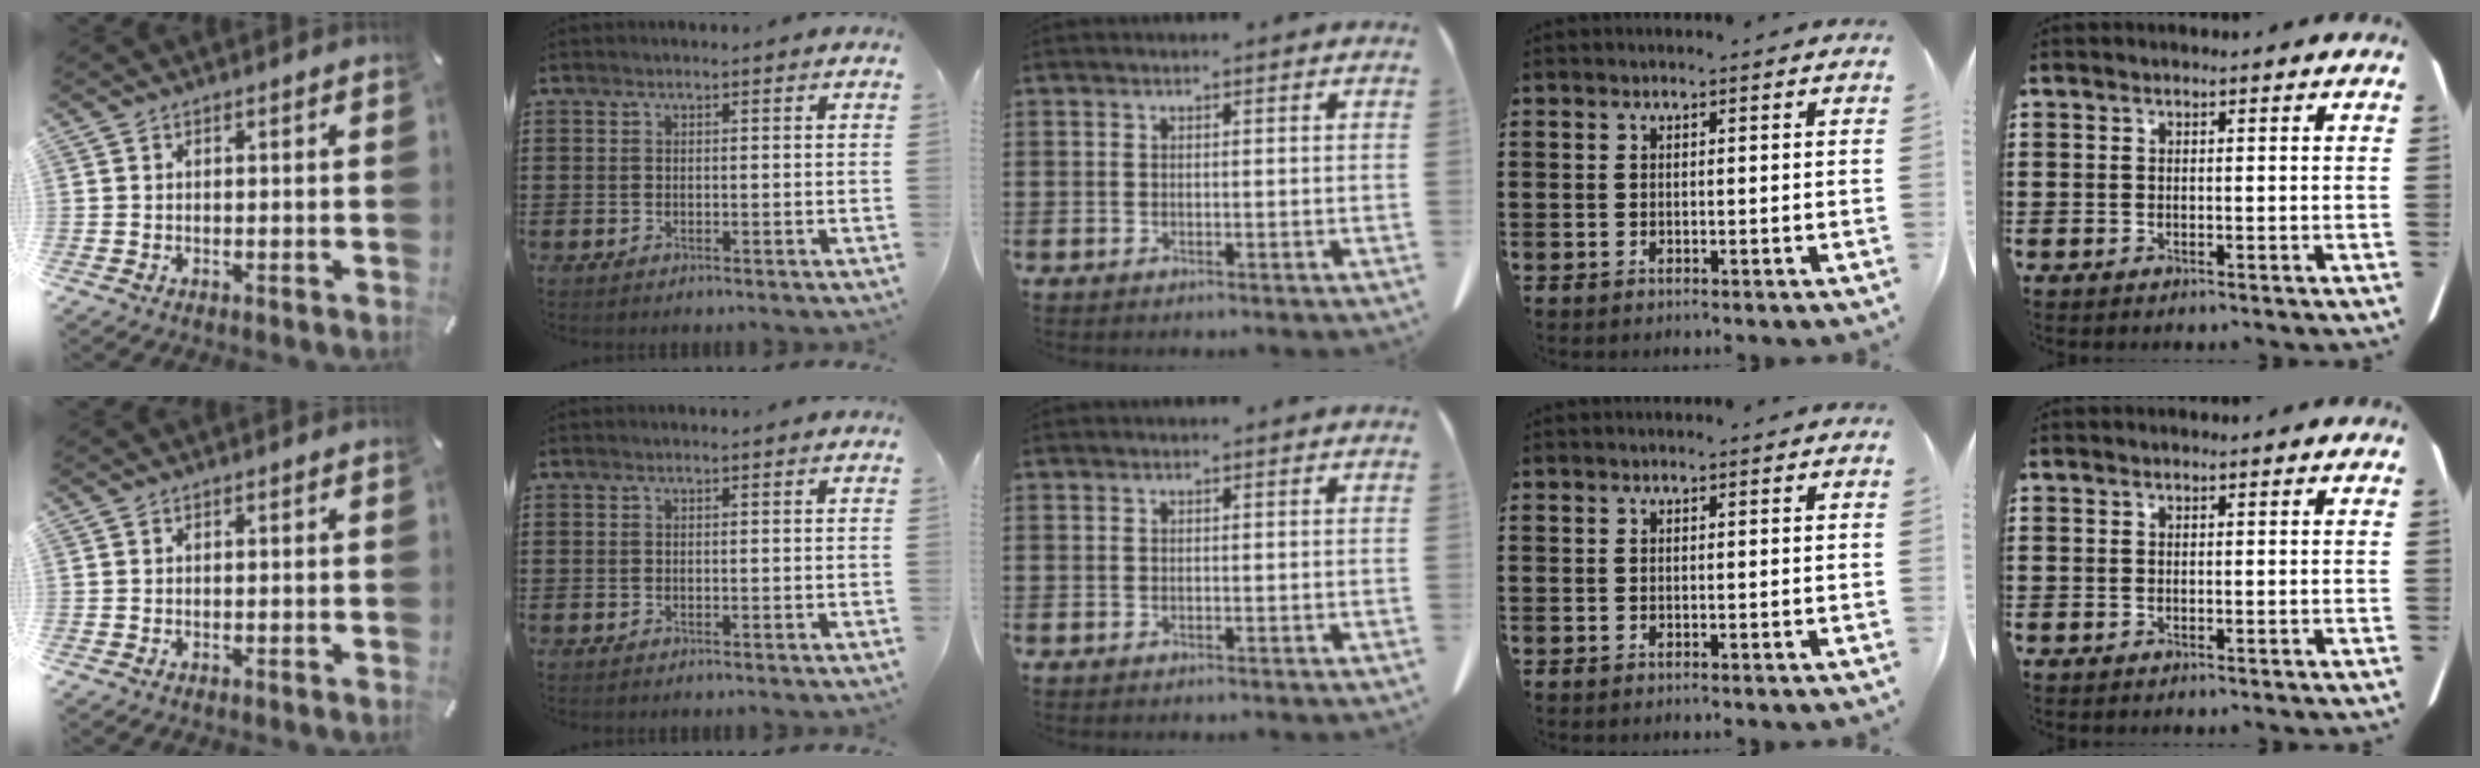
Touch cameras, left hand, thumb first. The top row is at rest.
{}